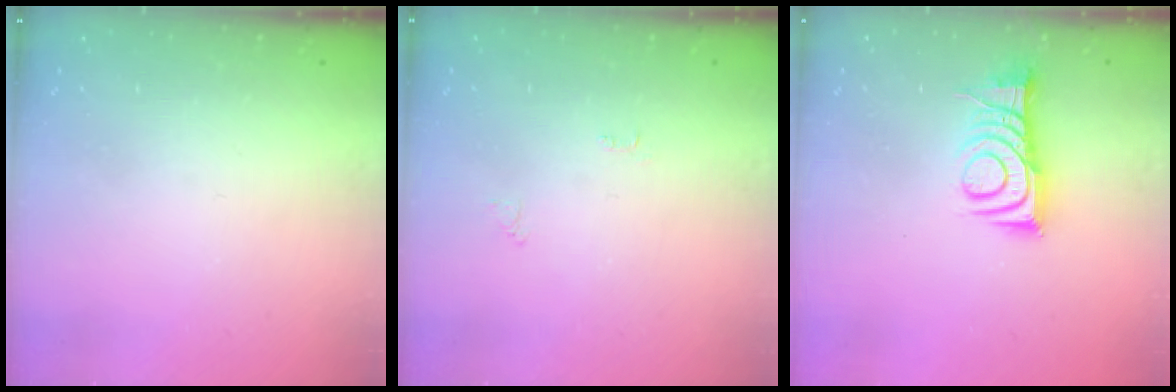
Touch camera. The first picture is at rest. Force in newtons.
{"total": 2.5, "press": 2.5, "slide": 0.4}
{"total": 10.4, "press": 10.4, "slide": 0.0}